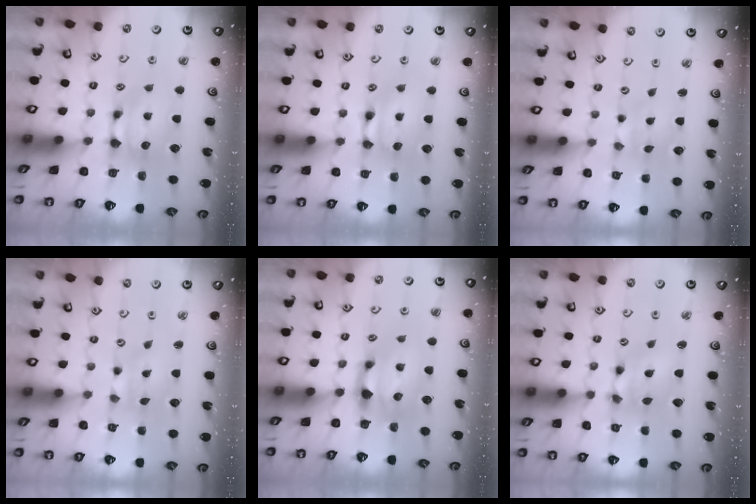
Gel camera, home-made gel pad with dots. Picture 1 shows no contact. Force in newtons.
{"total": 1.6, "press": 1.6, "slide": 0.2}
{"total": 3.5, "press": 3.4, "slide": 0.7}
{"total": 3.0, "press": 2.9, "slide": 0.9}
{"total": 1.6, "press": 1.0, "slide": 1.3}
{"total": 3.4, "press": 2.9, "slide": 1.8}